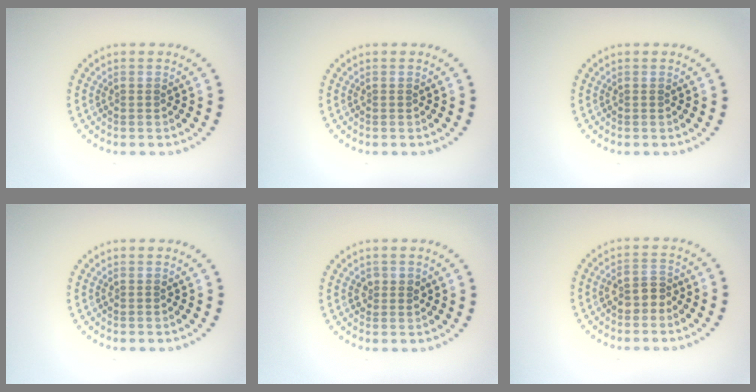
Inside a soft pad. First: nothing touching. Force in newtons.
{"total": 0.0}
{"total": 0.0}
{"total": 0.0}
{"total": 1.3, "press": 1.3, "slide": 0.2}
{"total": 2.0, "press": 1.9, "slide": 0.7}